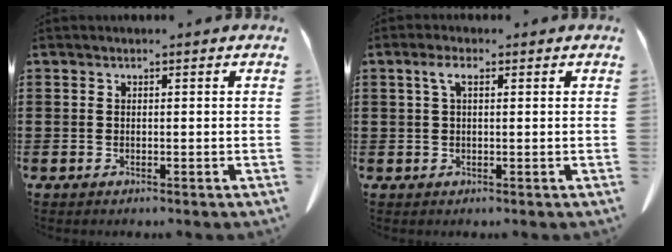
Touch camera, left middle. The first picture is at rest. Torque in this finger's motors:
{"motor_torque": [0.31, 0.28, -0.03, -0.04]}